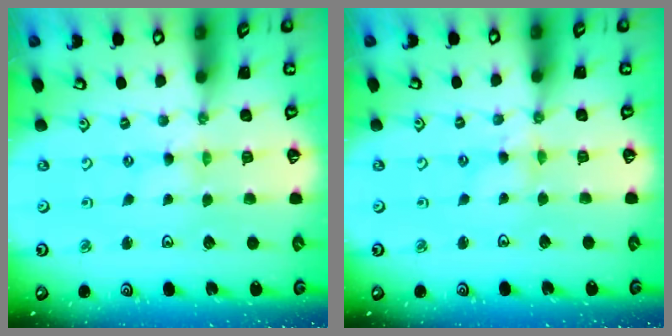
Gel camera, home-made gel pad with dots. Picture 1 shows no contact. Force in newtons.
{"total": 2.6, "press": 2.6, "slide": 0.4}